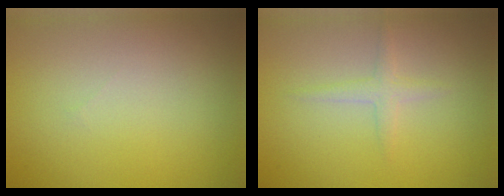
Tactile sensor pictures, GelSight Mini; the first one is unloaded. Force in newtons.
{"total": 1.4, "press": 1.4, "slide": 0.0}